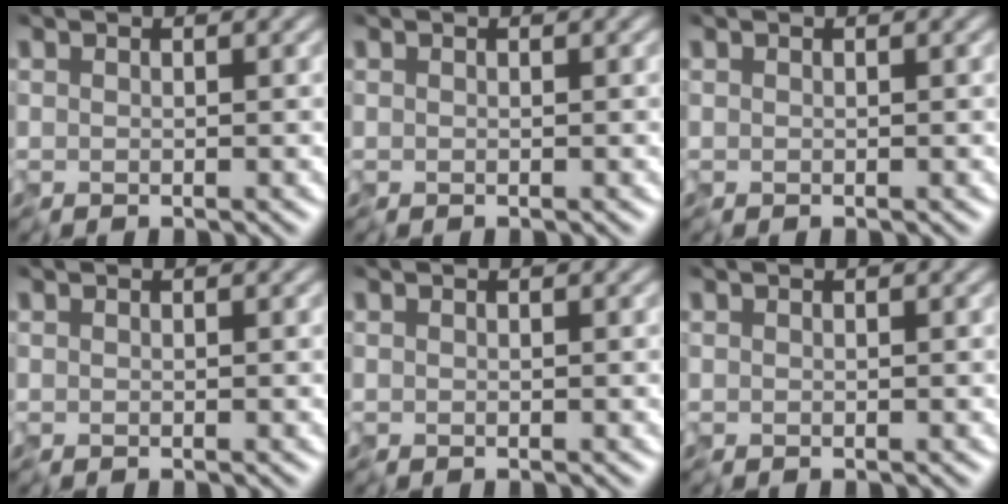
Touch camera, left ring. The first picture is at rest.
{"total": 0.0}
{"total": 0.0}
{"total": 0.0}
{"total": 0.0}
{"total": 0.0}